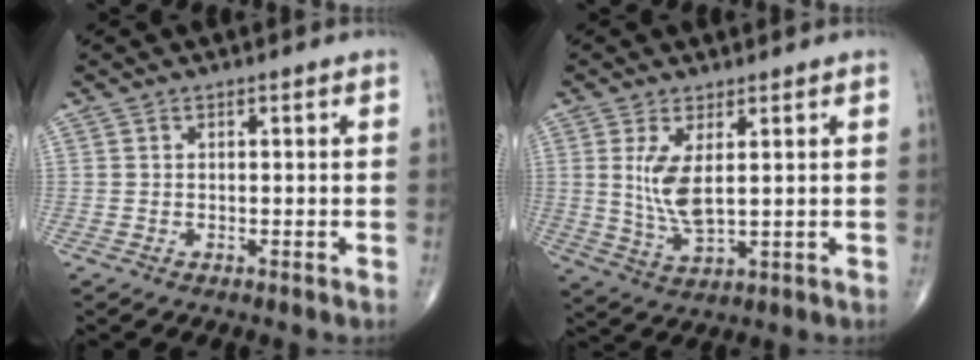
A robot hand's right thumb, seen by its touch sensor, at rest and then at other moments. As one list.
[{"total": 7.1, "force": [1.6, 2.7, 6.4], "torque": [-0.133, -0.022, 0.042]}]